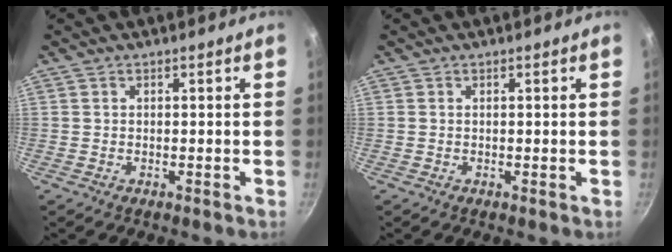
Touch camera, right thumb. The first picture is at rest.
{"total": 0.0}